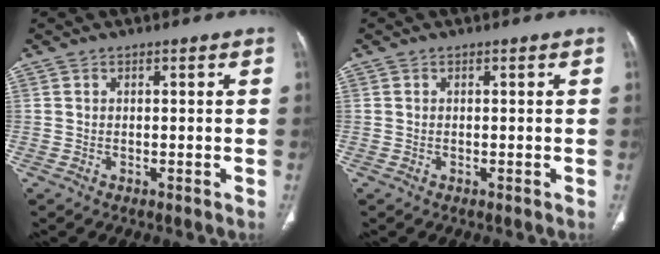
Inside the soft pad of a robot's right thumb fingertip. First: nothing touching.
{"total": 0.0}